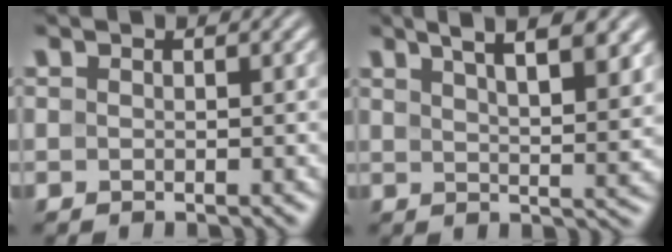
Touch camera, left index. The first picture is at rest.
{"total": 8.3, "force": [5.1, 2.6, 6.0], "torque": [-0.061, 0.023, 0.057]}